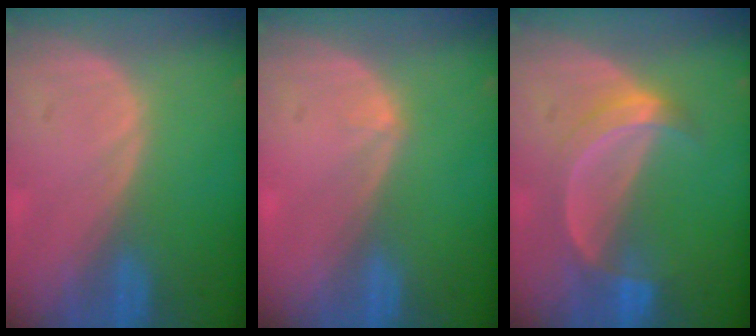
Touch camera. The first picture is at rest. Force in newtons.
{"total": 0.6, "press": 0.4, "slide": 0.5}
{"total": 5.0, "press": 5.0, "slide": 0.6}